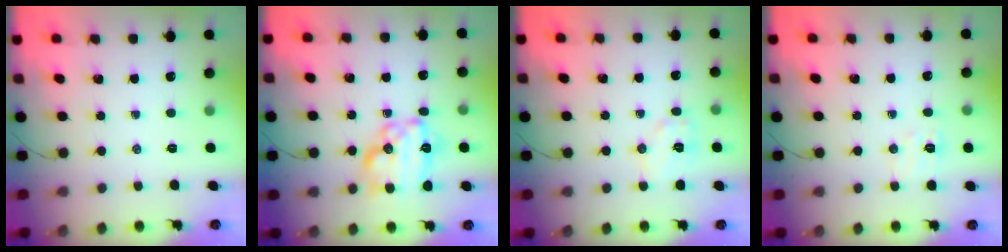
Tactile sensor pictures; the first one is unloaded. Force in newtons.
{"total": 16.2, "press": 16.2, "slide": 1.1}
{"total": 6.7, "press": 6.6, "slide": 0.9}
{"total": 6.0, "press": 5.9, "slide": 1.4}